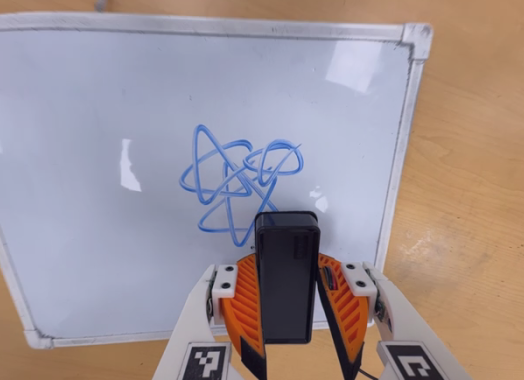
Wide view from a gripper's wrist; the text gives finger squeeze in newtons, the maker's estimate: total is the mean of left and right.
{"total": 6.0, "left": 5.1, "right": 6.9}